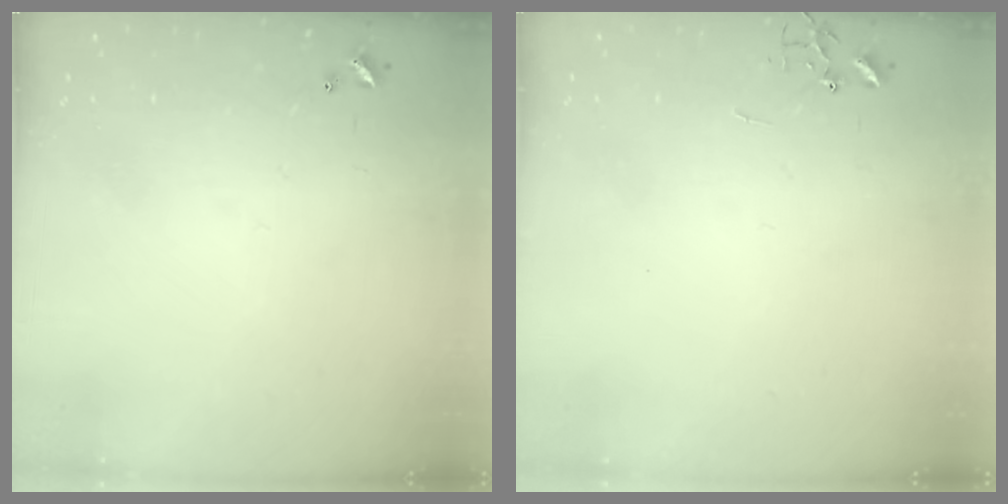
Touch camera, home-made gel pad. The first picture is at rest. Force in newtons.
{"total": 0.0}